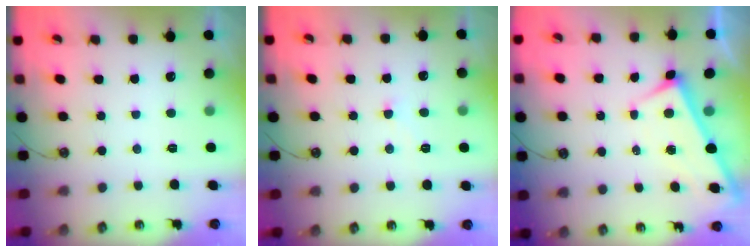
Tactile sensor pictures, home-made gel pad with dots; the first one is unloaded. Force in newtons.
{"total": 0.5, "press": 0.2, "slide": 0.5}
{"total": 2.6, "press": 2.6, "slide": 0.1}